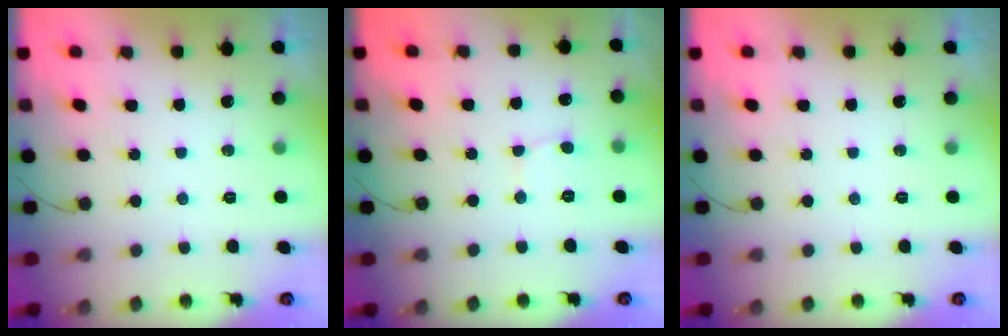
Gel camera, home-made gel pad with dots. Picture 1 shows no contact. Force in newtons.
{"total": 2.1, "press": 2.1, "slide": 0.2}
{"total": 0.0}